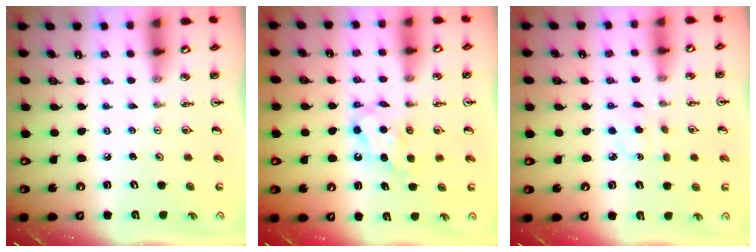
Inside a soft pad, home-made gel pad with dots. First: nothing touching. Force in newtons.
{"total": 6.4, "press": 6.4, "slide": 0.3}
{"total": 3.9, "press": 3.8, "slide": 0.4}